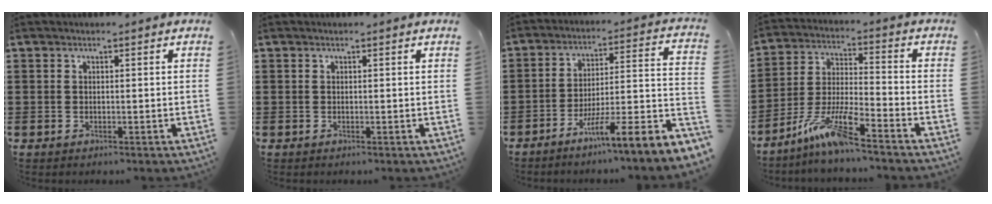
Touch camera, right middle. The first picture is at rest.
{"total": 0.0}
{"total": 6.2, "force": [-4.2, -1.0, 4.5], "torque": [-0.076, -0.039, -0.087]}
{"total": 8.7, "force": [-6.7, 0.4, 5.6], "torque": [-0.127, -0.012, -0.133]}